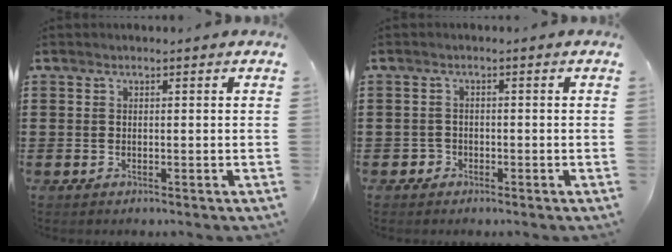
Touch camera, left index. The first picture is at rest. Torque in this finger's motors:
{"motor_torque": [0.07, 0.09, -0.02, -0.01]}